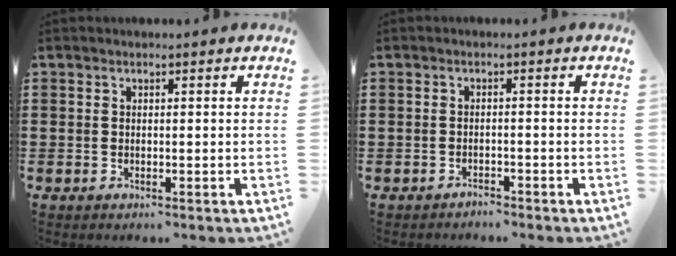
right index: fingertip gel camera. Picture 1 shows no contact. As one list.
[{"total": 1.3, "force": [-1.3, 0.2, -0.1], "torque": [-0.003, 0.004, -0.030]}]